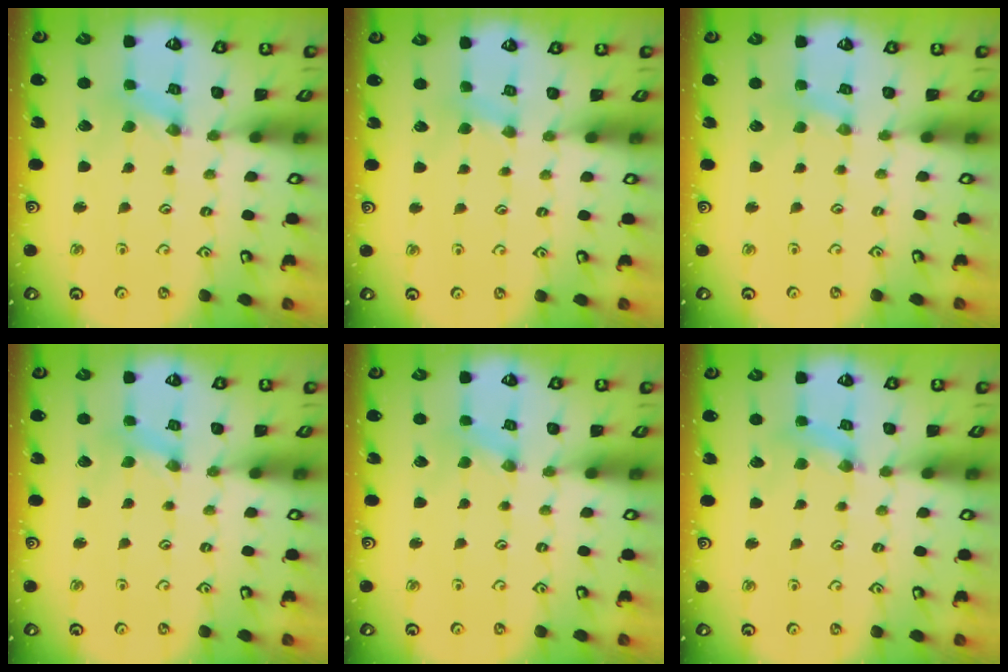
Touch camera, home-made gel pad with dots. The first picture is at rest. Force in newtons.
{"total": 2.3, "press": 2.3, "slide": 0.4}
{"total": 1.3, "press": 1.3, "slide": 0.3}
{"total": 0.0}
{"total": 0.0}
{"total": 4.1, "press": 4.1, "slide": 0.4}